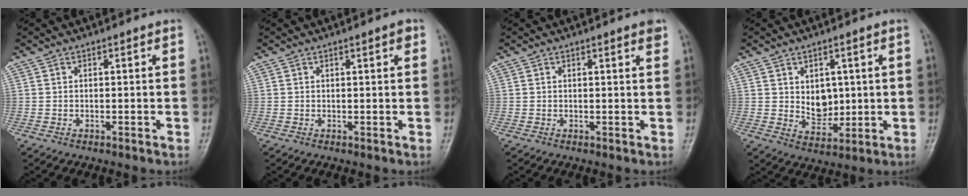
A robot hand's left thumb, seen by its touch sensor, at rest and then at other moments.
{"total": 1.4, "force": [0.7, 0.3, 1.2], "torque": [-0.016, 0.000, 0.009]}
{"total": 1.7, "force": [1.1, 0.1, 1.3], "torque": [-0.017, -0.004, 0.012]}
{"total": 6.2, "force": [1.1, 4.6, 4.0], "torque": [-0.037, -0.016, 0.031]}